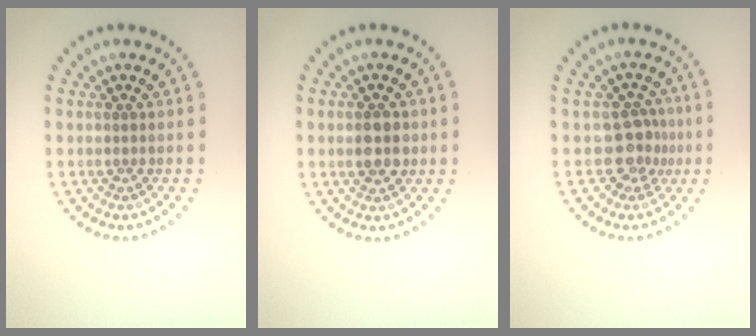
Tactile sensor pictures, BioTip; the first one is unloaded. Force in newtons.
{"total": 2.5, "press": 2.5, "slide": 0.1}
{"total": 2.7, "press": 2.1, "slide": 1.7}